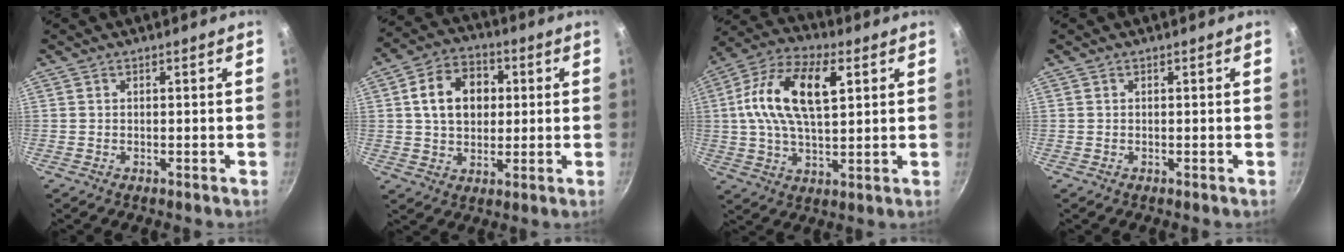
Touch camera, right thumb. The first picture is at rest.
{"total": 12.1, "force": [2.2, 9.1, 7.7], "torque": [-0.104, 0.016, 0.027]}
{"total": 16.5, "force": [4.0, 8.7, 13.4], "torque": [-0.234, 0.007, 0.057]}
{"total": 0.0}